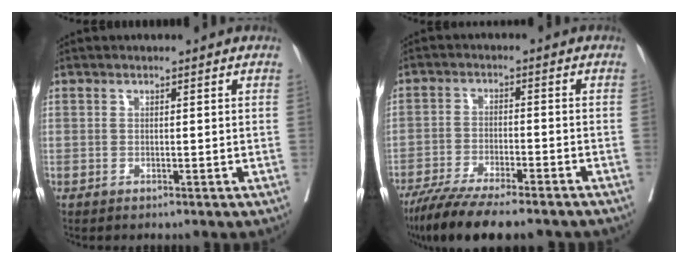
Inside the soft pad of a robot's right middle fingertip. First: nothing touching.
{"total": 14.7, "force": [-12.3, 2.3, 7.6], "torque": [-0.130, -0.022, -0.193]}